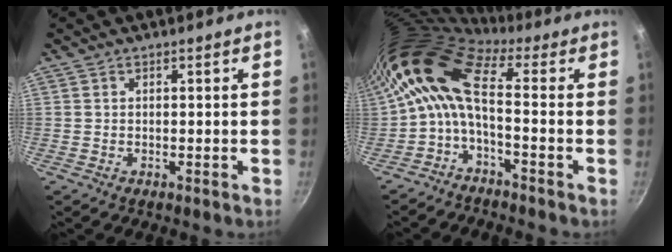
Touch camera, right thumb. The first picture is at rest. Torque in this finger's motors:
{"motor_torque": [-0.90, 2.22, 2.15, 0.00, 0.77]}